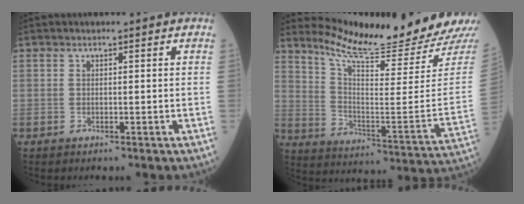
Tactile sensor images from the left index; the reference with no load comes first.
{"total": 17.5, "force": [16.5, -2.1, 5.6], "torque": [-0.105, -0.106, 0.249]}